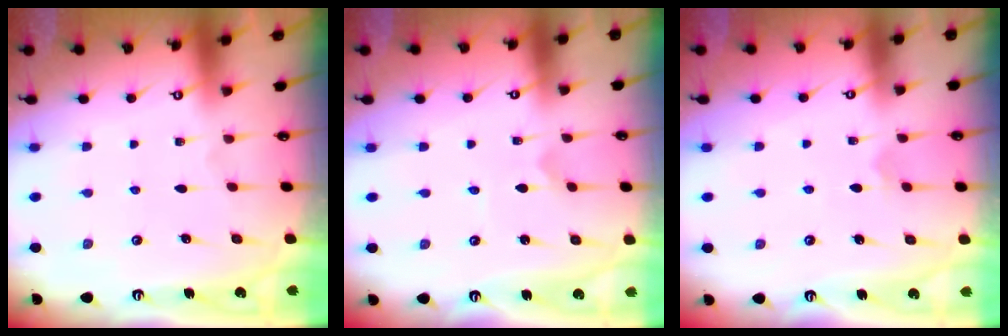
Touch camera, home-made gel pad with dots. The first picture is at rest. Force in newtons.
{"total": 0.0}
{"total": 3.6, "press": 3.6, "slide": 0.6}